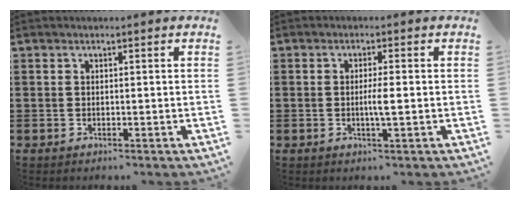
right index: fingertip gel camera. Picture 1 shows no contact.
{"total": 2.7, "force": [-0.4, 0.1, 2.7], "torque": [-0.048, -0.005, -0.009]}